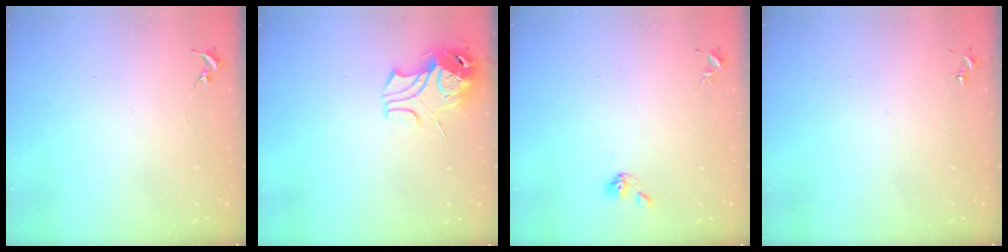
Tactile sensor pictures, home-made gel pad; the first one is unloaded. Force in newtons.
{"total": 9.7, "press": 9.6, "slide": 1.4}
{"total": 4.7, "press": 4.5, "slide": 1.3}
{"total": 0.0}